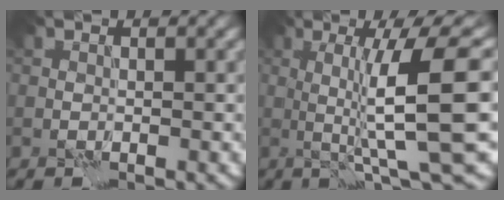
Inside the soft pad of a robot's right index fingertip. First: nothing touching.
{"total": 10.5, "force": [1.0, 1.5, 10.4], "torque": [-0.141, 0.009, 0.021]}